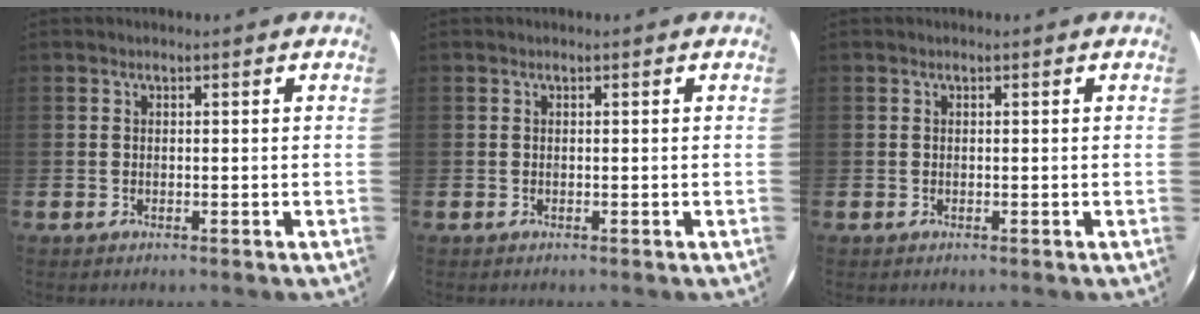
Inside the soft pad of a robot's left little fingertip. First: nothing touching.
{"total": 0.0}
{"total": 0.0}